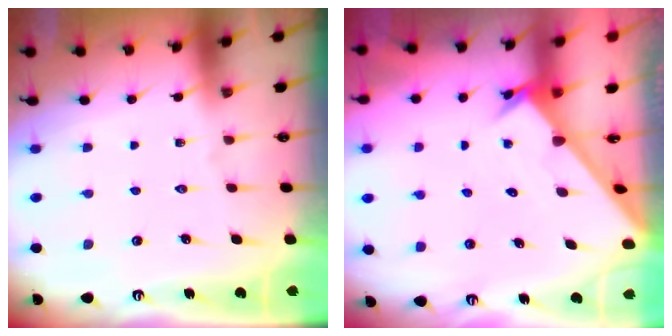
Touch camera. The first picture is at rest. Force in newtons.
{"total": 2.4, "press": 2.4, "slide": 0.2}